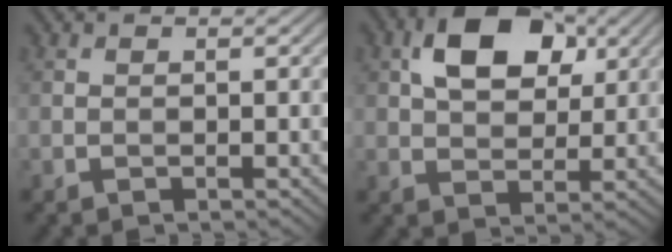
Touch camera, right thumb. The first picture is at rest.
{"total": 9.5, "force": [3.4, 5.9, 6.6], "torque": [-0.125, 0.007, 0.056]}